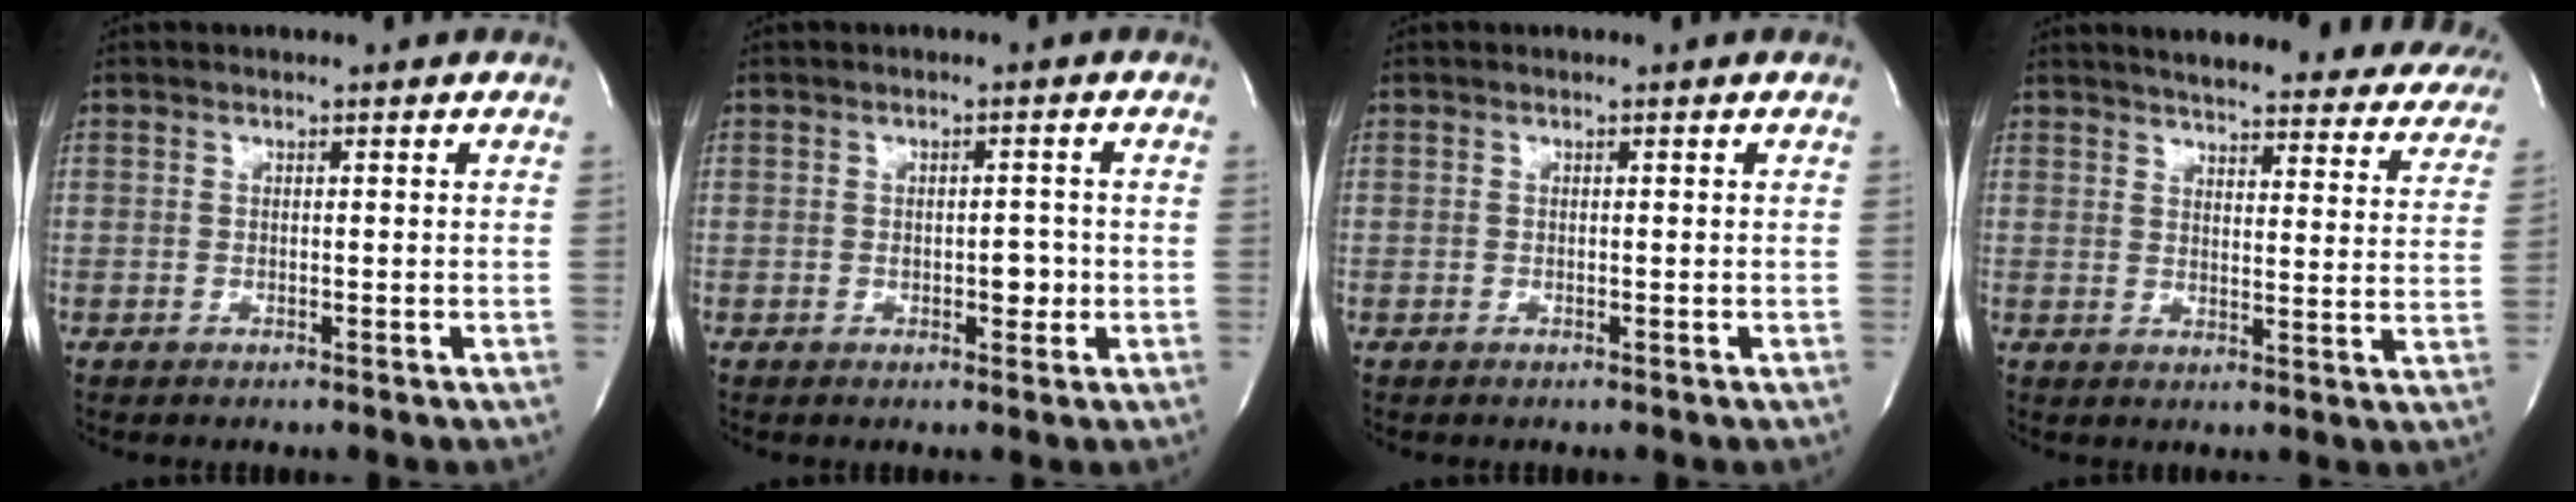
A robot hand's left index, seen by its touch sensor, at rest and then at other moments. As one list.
[{"total": 2.5, "force": [-0.4, 1.4, 2.1], "torque": [-0.027, 0.002, -0.002]}, {"total": 0.0}, {"total": 27.0, "force": [24.5, 6.0, 9.9], "torque": [-0.133, -0.057, 0.272]}]